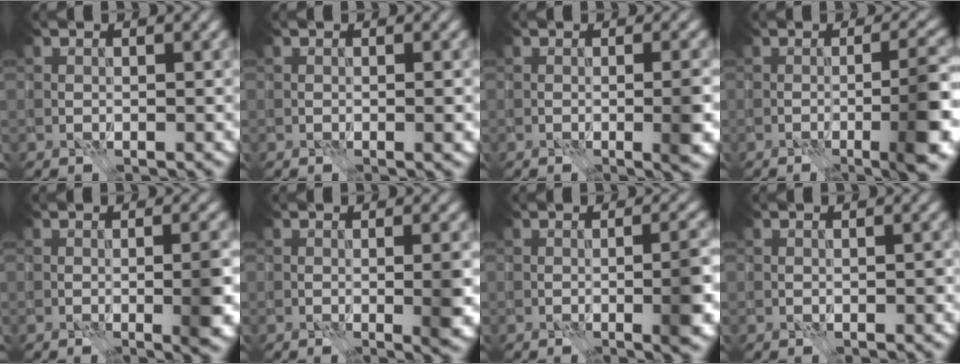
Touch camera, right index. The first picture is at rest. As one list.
[{"total": 0.8, "force": [-0.2, 0.0, 0.8], "torque": [-0.011, 0.001, -0.005]}, {"total": 2.9, "force": [-0.6, 0.6, 2.8], "torque": [-0.036, 0.004, -0.013]}, {"total": 7.3, "force": [-2.5, 1.7, 6.6], "torque": [-0.081, 0.011, -0.043]}, {"total": 3.8, "force": [-0.7, 0.8, 3.6], "torque": [-0.048, 0.002, -0.014]}, {"total": 3.0, "force": [-0.4, 0.5, 2.9], "torque": [-0.039, 0.000, -0.007]}, {"total": 4.0, "force": [-0.9, 0.9, 3.8], "torque": [-0.048, 0.007, -0.019]}, {"total": 0.6, "force": [-0.2, 0.2, 0.5], "torque": [-0.008, 0.003, -0.003]}]